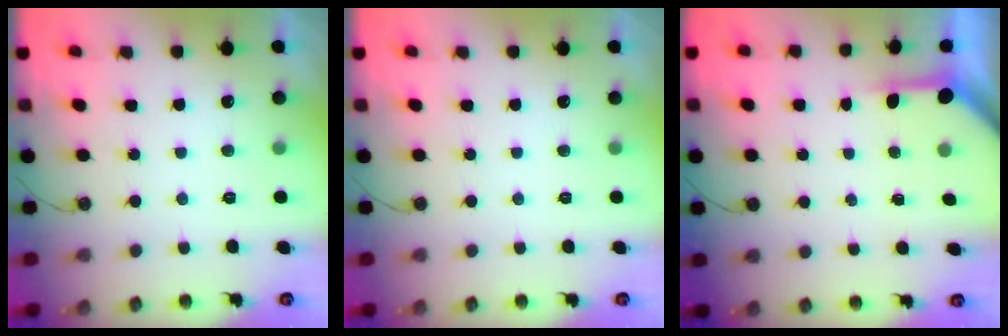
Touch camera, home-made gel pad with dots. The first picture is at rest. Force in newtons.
{"total": 0.0}
{"total": 3.3, "press": 3.3, "slide": 0.4}